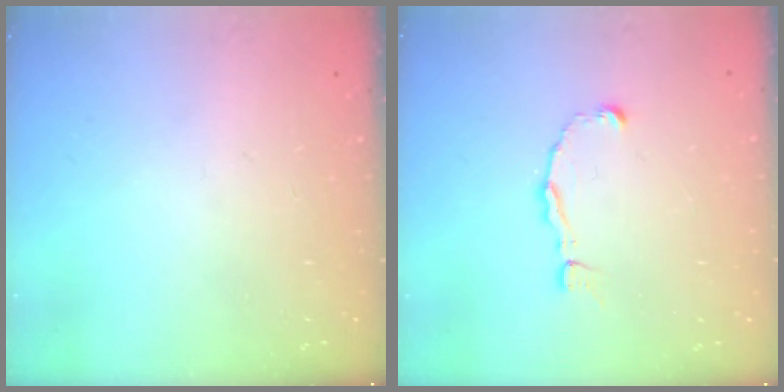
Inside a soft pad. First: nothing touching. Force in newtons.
{"total": 2.6, "press": 2.6, "slide": 0.2}